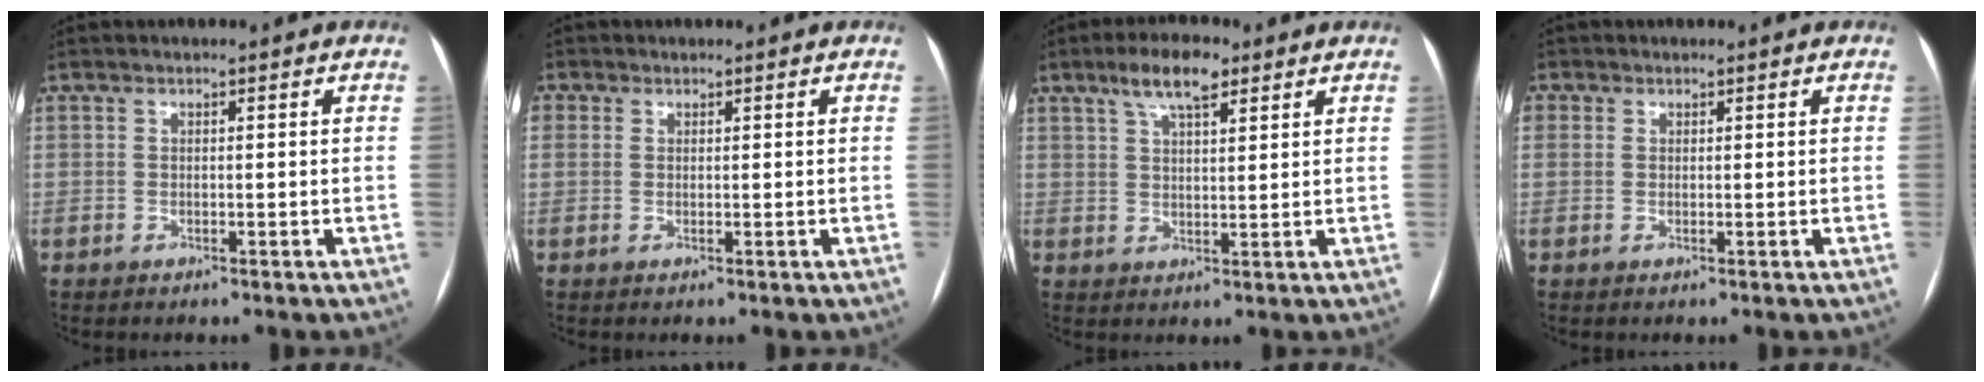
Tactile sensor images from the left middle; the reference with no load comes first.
{"total": 2.5, "force": [0.9, 2.3, 0.6], "torque": [-0.010, 0.008, 0.018]}
{"total": 6.6, "force": [4.2, 1.9, 4.7], "torque": [-0.090, 0.015, 0.073]}
{"total": 2.0, "force": [0.7, 1.8, 0.4], "torque": [-0.003, 0.006, 0.012]}